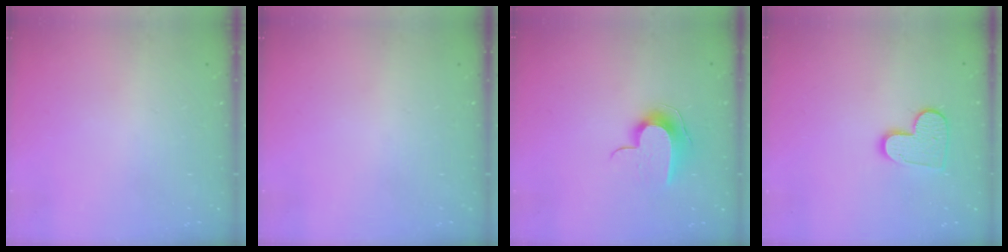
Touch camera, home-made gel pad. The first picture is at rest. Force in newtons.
{"total": 0.0}
{"total": 9.0, "press": 9.0, "slide": 0.5}
{"total": 9.7, "press": 9.7, "slide": 0.5}